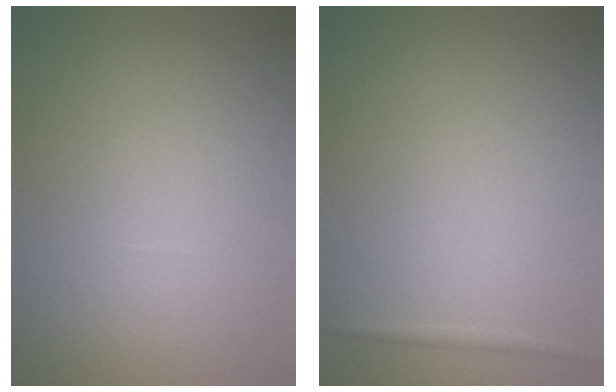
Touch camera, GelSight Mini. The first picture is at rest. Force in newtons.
{"total": 0.6, "press": 0.6, "slide": 0.0}